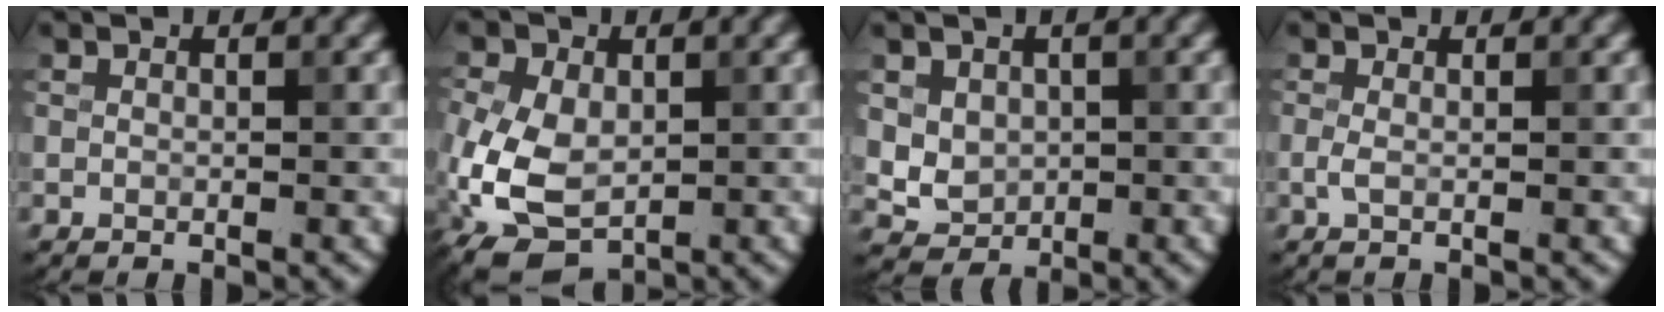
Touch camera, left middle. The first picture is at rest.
{"total": 8.1, "force": [-2.2, 5.1, 5.9], "torque": [-0.154, -0.016, -0.046]}
{"total": 2.8, "force": [0.4, 2.4, 1.4], "torque": [-0.030, -0.007, 0.014]}
{"total": 1.0, "force": [-0.1, 0.1, 1.0], "torque": [-0.023, -0.004, -0.002]}